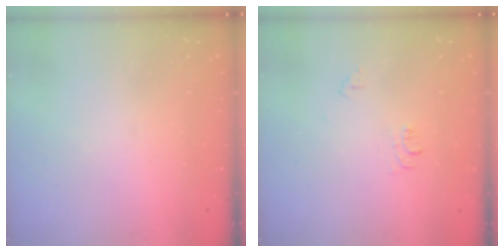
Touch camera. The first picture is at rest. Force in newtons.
{"total": 3.9, "press": 3.9, "slide": 0.5}